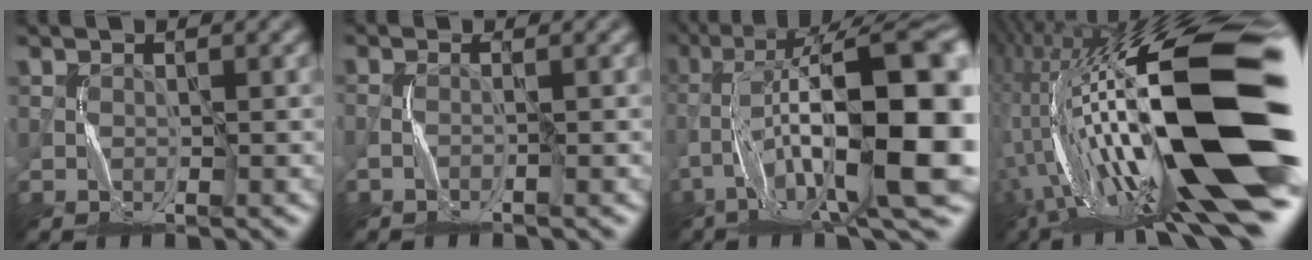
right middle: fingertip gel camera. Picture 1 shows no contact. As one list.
[{"total": 1.1, "force": [-0.5, 0.0, 1.0], "torque": [-0.022, 0.005, -0.014]}, {"total": 17.7, "force": [-2.0, 5.5, 16.7], "torque": [-0.278, 0.033, -0.030]}, {"total": 20.4, "force": [-3.8, 5.0, 19.5], "torque": [-0.322, 0.023, -0.078]}]